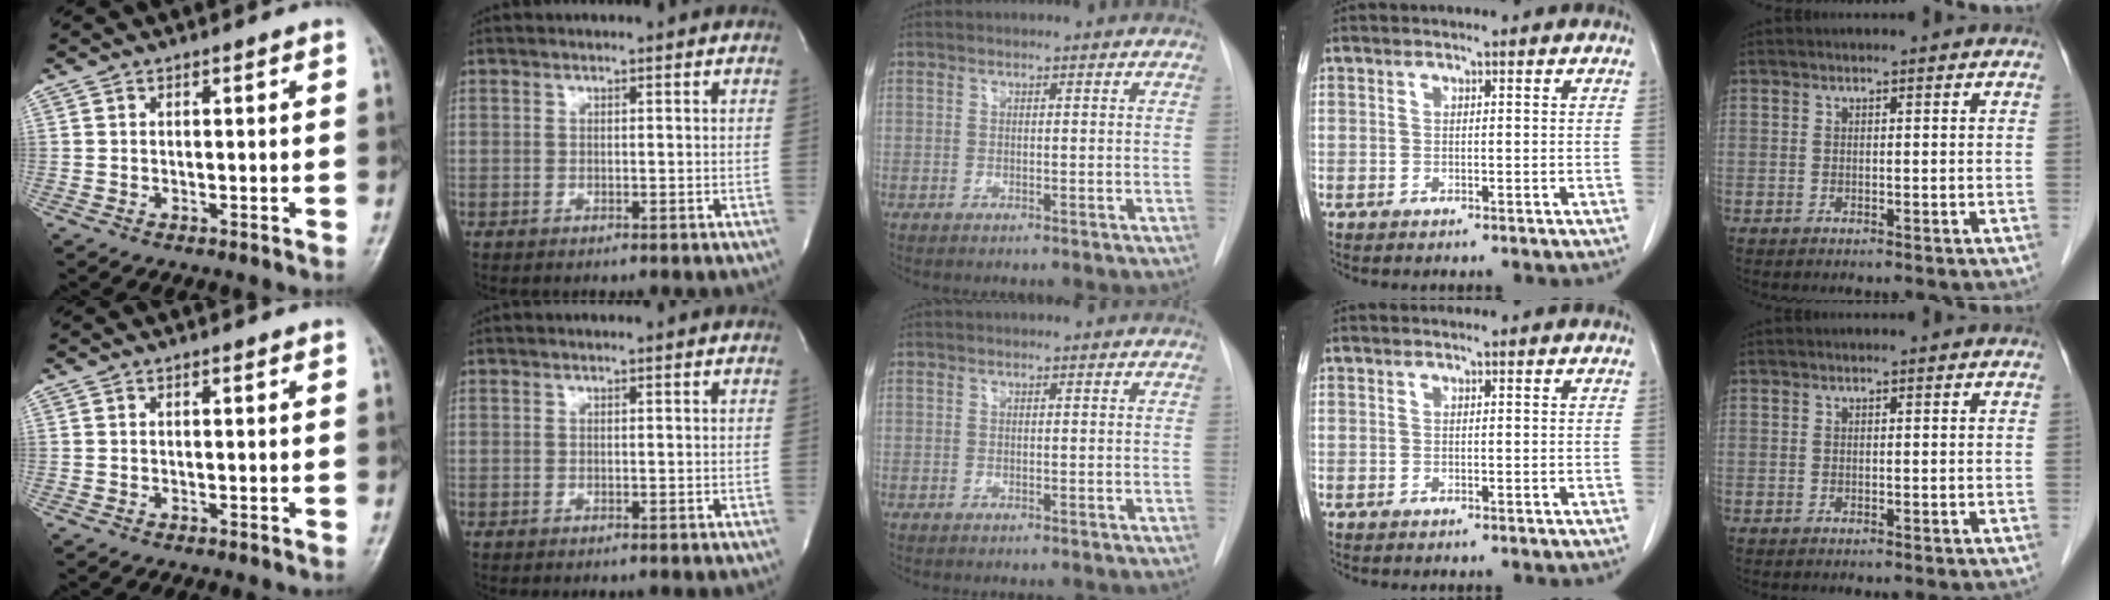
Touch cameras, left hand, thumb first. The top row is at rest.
{}